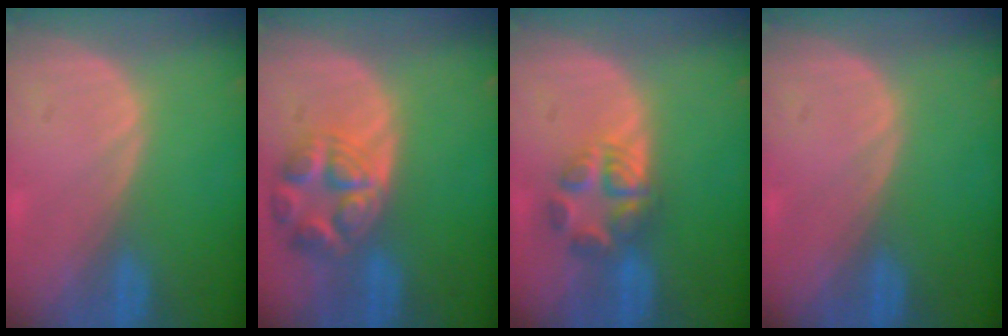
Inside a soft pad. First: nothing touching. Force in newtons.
{"total": 7.8, "press": 7.0, "slide": 3.5}
{"total": 5.5, "press": 5.4, "slide": 1.1}
{"total": 0.0}